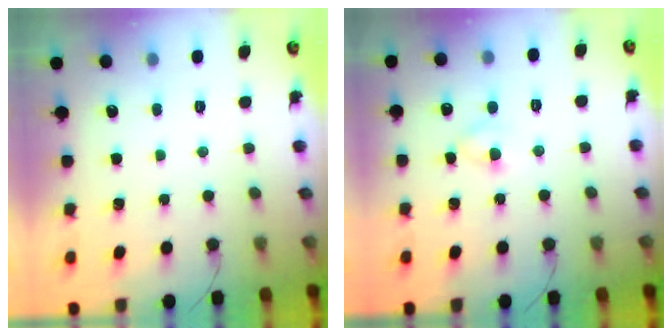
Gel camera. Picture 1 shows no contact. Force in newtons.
{"total": 2.9, "press": 2.6, "slide": 1.3}